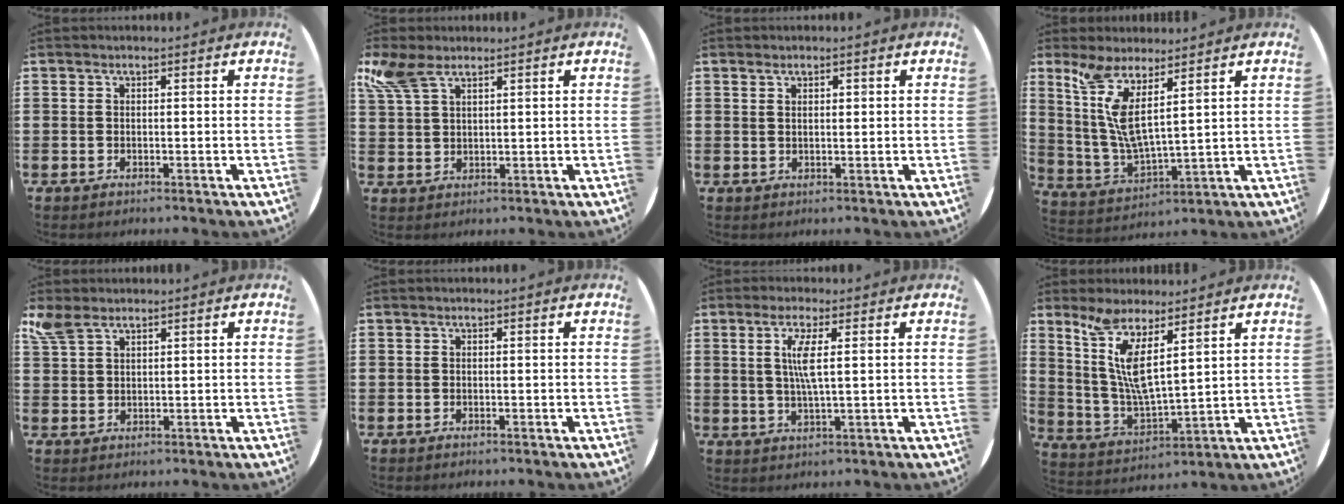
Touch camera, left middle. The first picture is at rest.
{"total": 4.8, "force": [3.3, 2.2, 2.8], "torque": [-0.065, 0.000, 0.063]}
{"total": 0.9, "force": [0.5, 0.3, 0.7], "torque": [-0.014, 0.003, 0.010]}
{"total": 6.1, "force": [3.9, 0.8, 4.6], "torque": [-0.114, -0.030, 0.065]}
{"total": 2.9, "force": [2.2, 1.3, 1.3], "torque": [-0.031, 0.001, 0.044]}
{"total": 0.0}
{"total": 4.5, "force": [1.4, 0.5, 4.3], "torque": [-0.088, 0.002, 0.020]}
{"total": 7.4, "force": [5.0, 1.1, 5.3], "torque": [-0.127, -0.032, 0.085]}